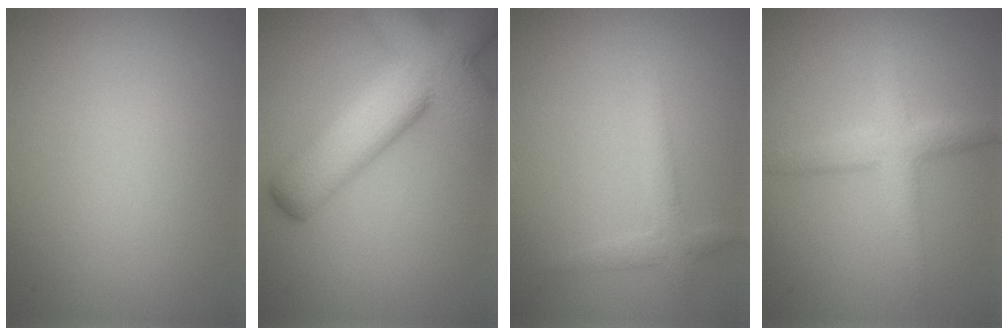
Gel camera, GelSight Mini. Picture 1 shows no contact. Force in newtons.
{"total": 11.5, "press": 11.5, "slide": 0.7}
{"total": 2.0, "press": 2.0, "slide": 0.2}
{"total": 3.6, "press": 3.6, "slide": 0.2}